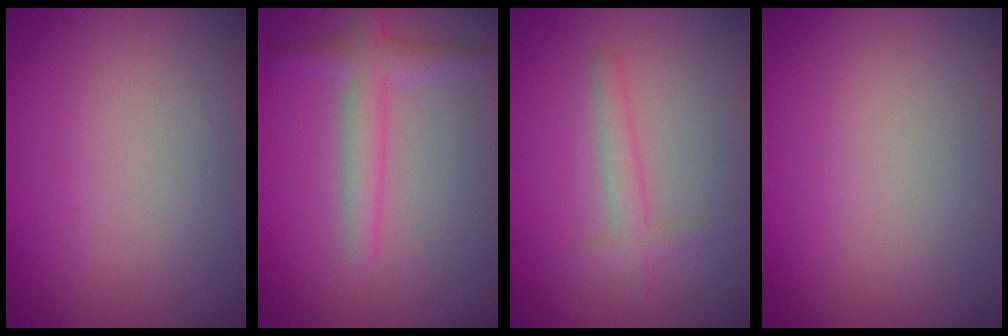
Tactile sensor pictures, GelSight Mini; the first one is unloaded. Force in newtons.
{"total": 2.8, "press": 2.8, "slide": 0.2}
{"total": 1.8, "press": 1.8, "slide": 0.1}
{"total": 0.0}